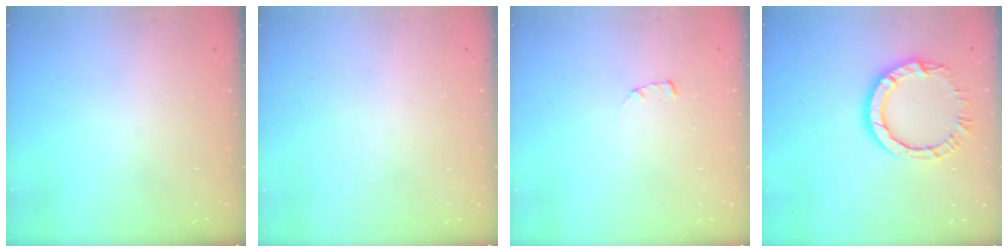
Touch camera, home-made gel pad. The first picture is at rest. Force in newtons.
{"total": 0.0}
{"total": 1.7, "press": 1.7, "slide": 0.2}
{"total": 10.6, "press": 10.6, "slide": 1.0}